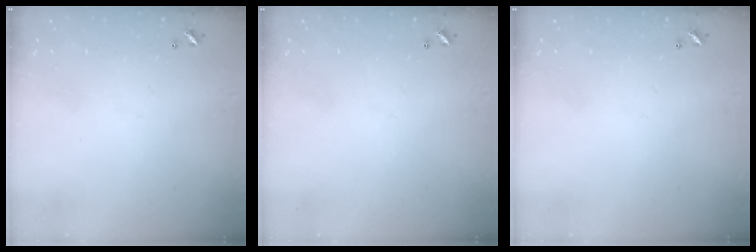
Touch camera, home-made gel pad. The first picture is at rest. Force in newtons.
{"total": 0.0}
{"total": 0.0}